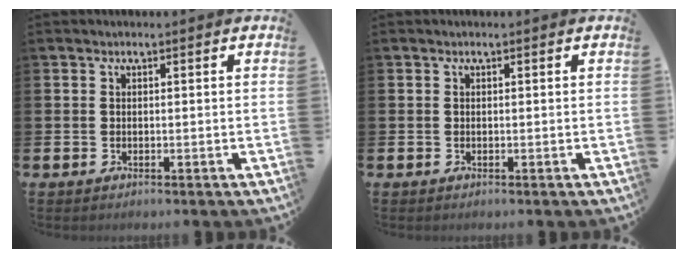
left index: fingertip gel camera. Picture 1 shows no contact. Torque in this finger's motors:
{"motor_torque": [0.00, 0.00, 0.00, 0.00]}